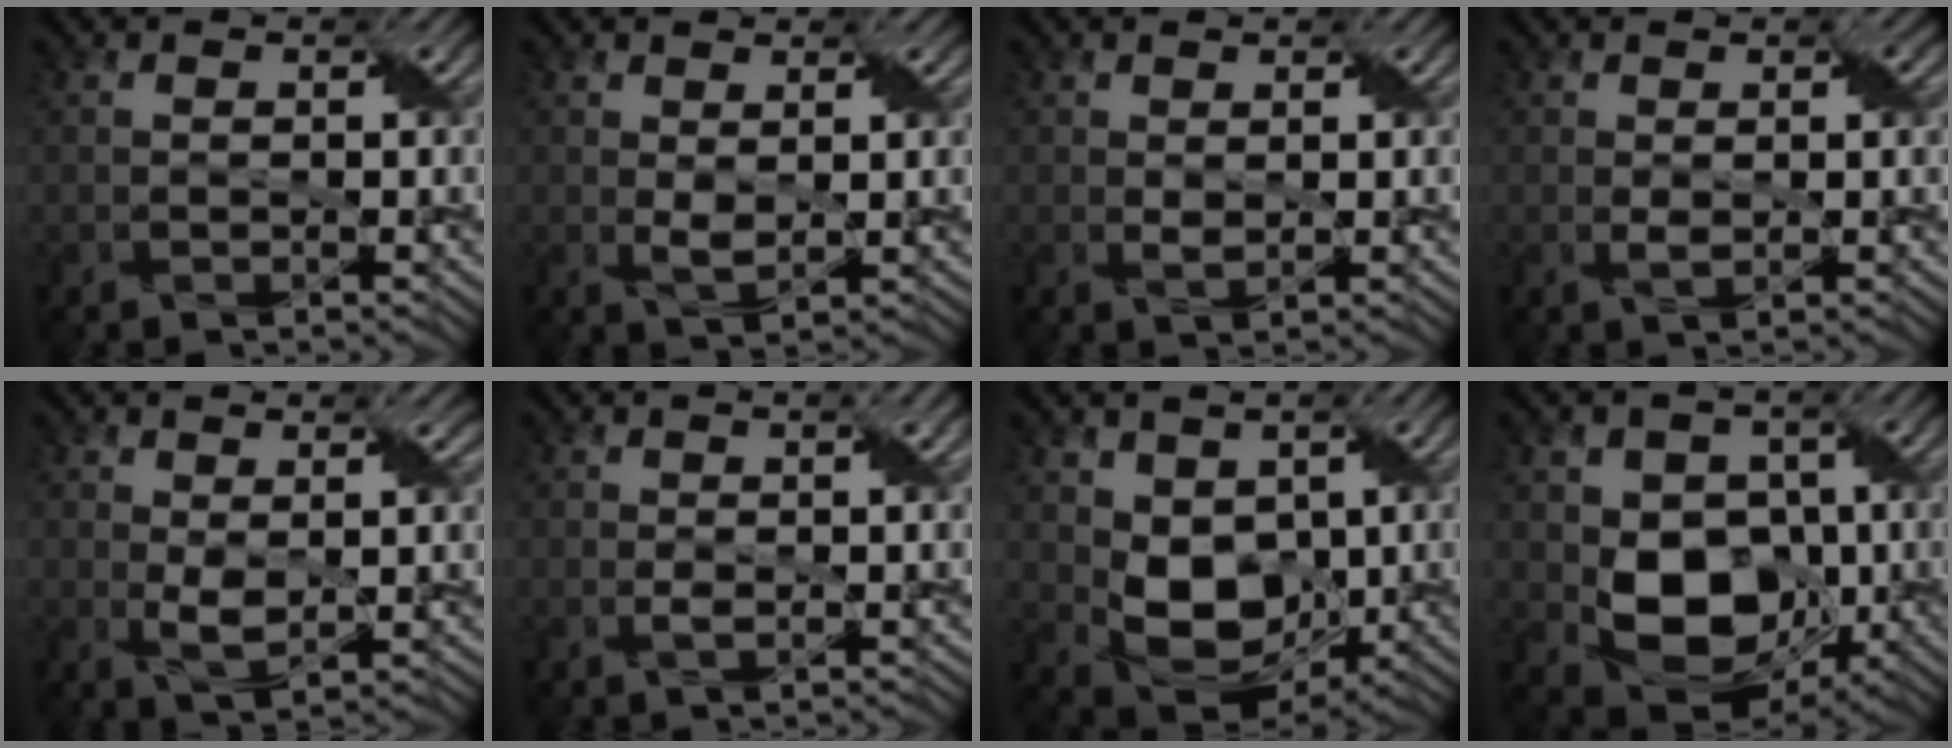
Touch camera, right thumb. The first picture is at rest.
{"total": 2.4, "force": [1.0, 1.2, 1.8], "torque": [-0.045, -0.003, 0.021]}
{"total": 1.2, "force": [0.6, 0.6, 0.9], "torque": [-0.022, -0.002, 0.015]}
{"total": 1.9, "force": [0.5, 0.8, 1.7], "torque": [-0.033, 0.000, 0.012]}
{"total": 3.9, "force": [1.2, 1.7, 3.3], "torque": [-0.073, -0.003, 0.024]}
{"total": 2.9, "force": [0.8, 0.6, 2.7], "torque": [-0.047, 0.006, 0.013]}
{"total": 7.8, "force": [1.2, 5.7, 5.1], "torque": [-0.116, -0.015, 0.024]}
{"total": 9.4, "force": [-0.6, 7.3, 5.9], "torque": [-0.103, -0.015, -0.014]}